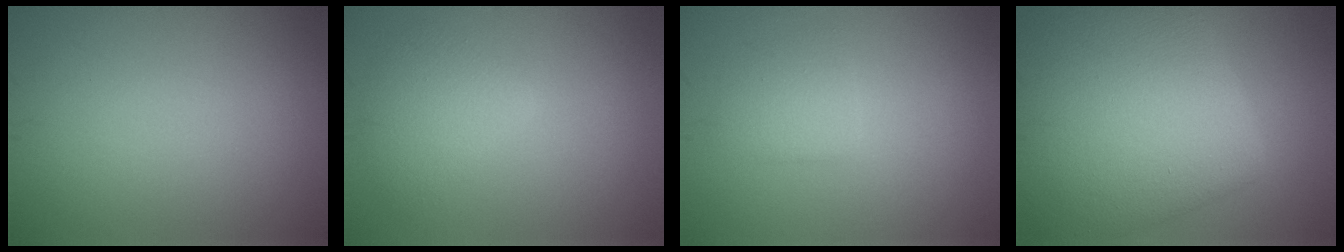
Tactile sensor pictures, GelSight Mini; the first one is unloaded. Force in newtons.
{"total": 3.0, "press": 3.0, "slide": 0.2}
{"total": 2.0, "press": 2.0, "slide": 0.2}
{"total": 13.3, "press": 13.2, "slide": 0.7}